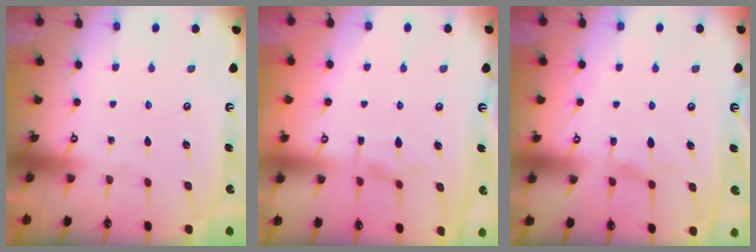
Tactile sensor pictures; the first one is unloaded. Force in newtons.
{"total": 2.2, "press": 1.9, "slide": 1.2}
{"total": 7.0, "press": 6.9, "slide": 0.6}